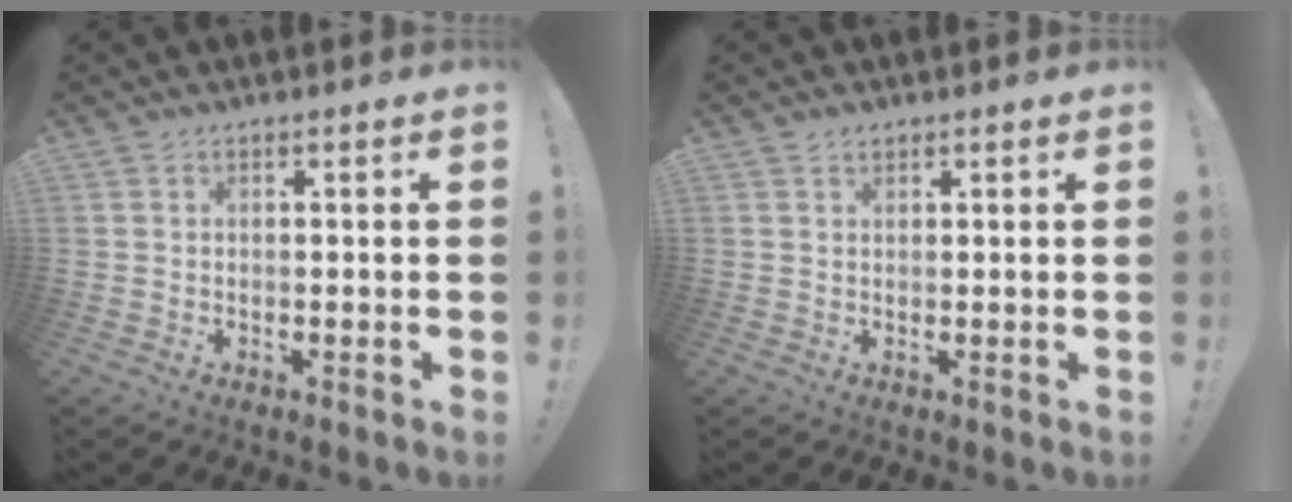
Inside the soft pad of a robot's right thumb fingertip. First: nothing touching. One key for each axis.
{"total": 1.2, "fx": 1.0, "fy": 0.6, "fz": 0.4, "tx": 0.000, "ty": -0.005, "tz": 0.019}